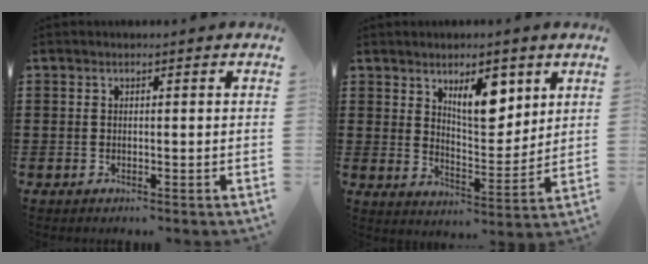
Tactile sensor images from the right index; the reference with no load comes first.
{"total": 8.0, "force": [4.4, 3.4, 5.6], "torque": [-0.083, -0.012, 0.072]}